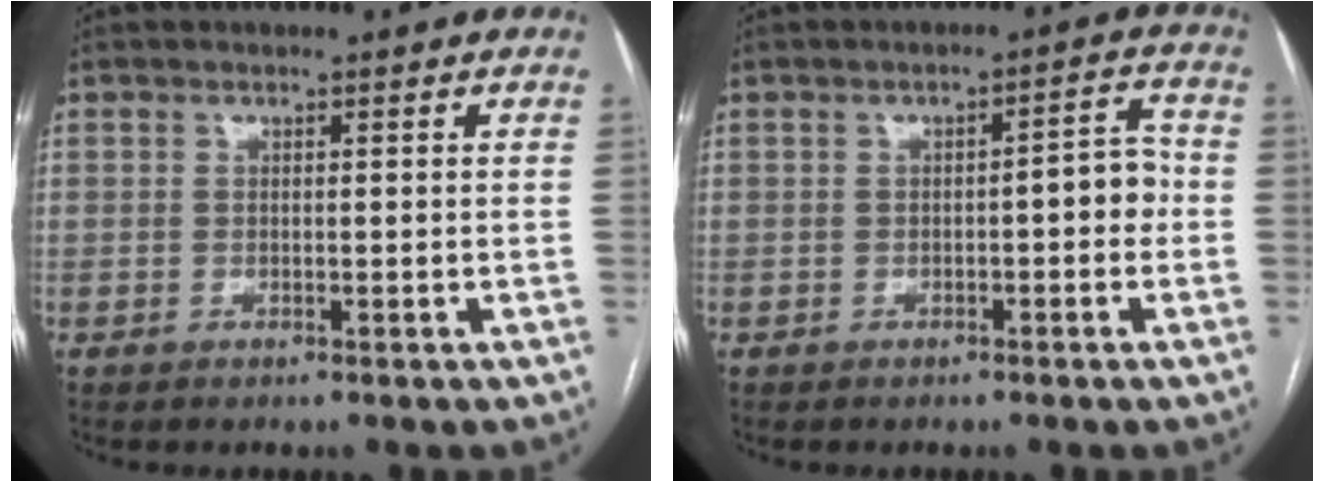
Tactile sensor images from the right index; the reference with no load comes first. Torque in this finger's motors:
{"motor_torque": [0.41, -0.21, 0.22, 0.05]}